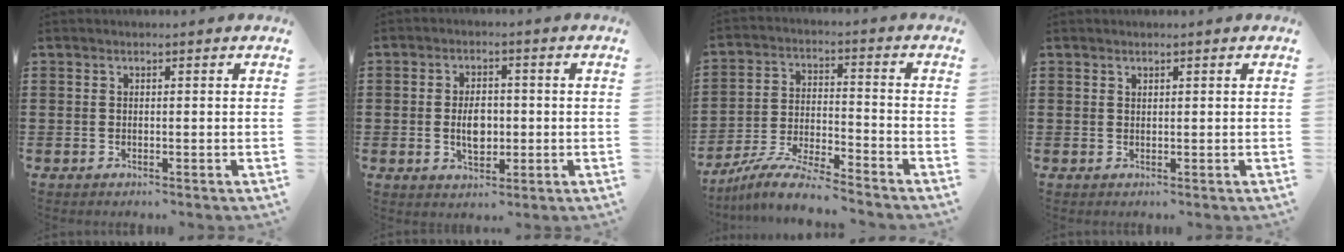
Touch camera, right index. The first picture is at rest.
{"total": 4.7, "force": [-0.5, 2.8, 3.8], "torque": [-0.058, 0.000, -0.013]}
{"total": 8.7, "force": [-8.1, 0.4, 3.1], "torque": [-0.066, 0.009, -0.161]}
{"total": 0.6, "force": [0.5, 0.3, 0.1], "torque": [-0.003, 0.001, 0.009]}